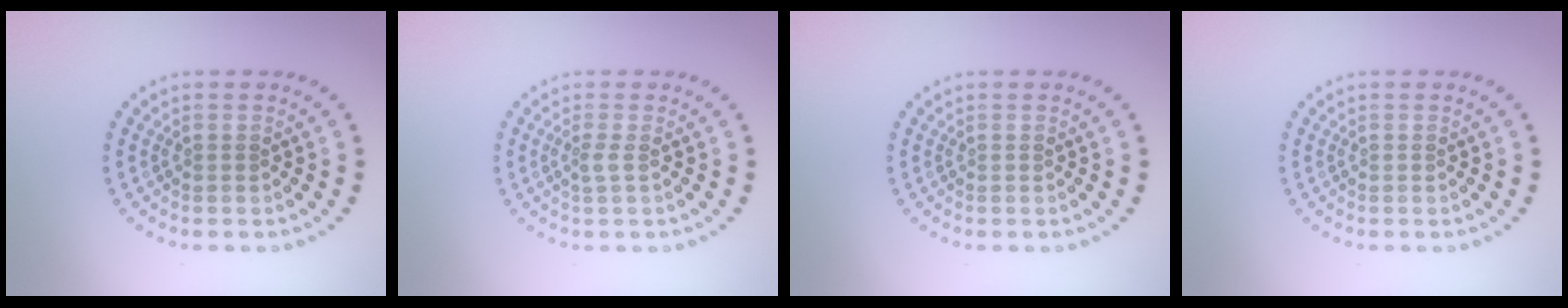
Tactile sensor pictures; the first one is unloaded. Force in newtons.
{"total": 0.9, "press": 0.6, "slide": 0.8}
{"total": 0.0}
{"total": 0.0}